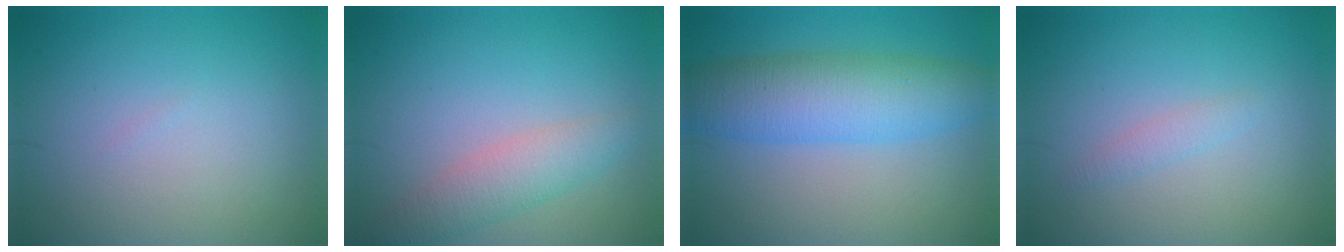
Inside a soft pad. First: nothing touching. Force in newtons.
{"total": 3.1, "press": 3.1, "slide": 0.2}
{"total": 6.8, "press": 6.8, "slide": 0.1}
{"total": 1.0, "press": 1.0, "slide": 0.1}